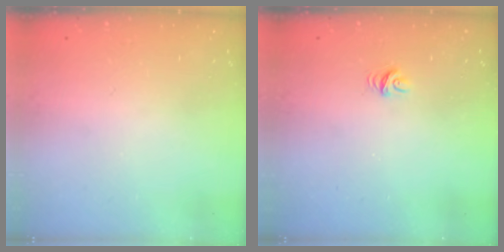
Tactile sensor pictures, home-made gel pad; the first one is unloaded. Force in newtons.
{"total": 4.5, "press": 4.4, "slide": 0.5}